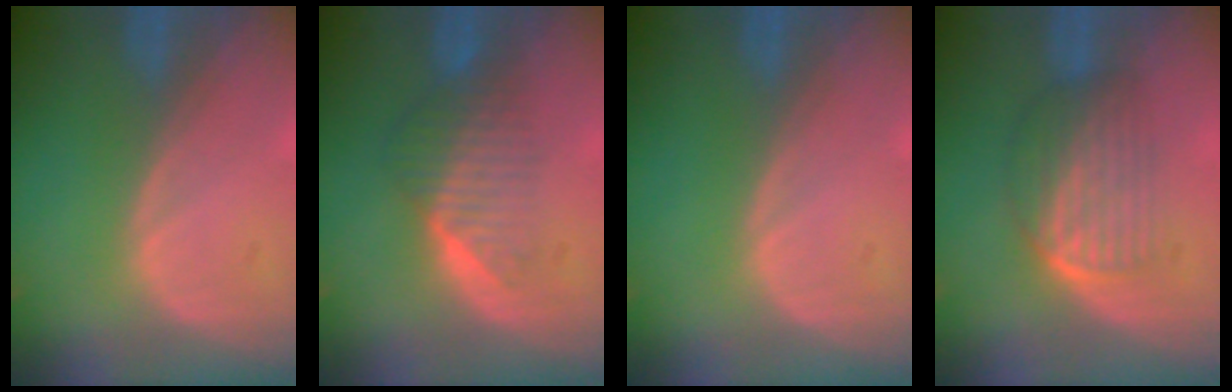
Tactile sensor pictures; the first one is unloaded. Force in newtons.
{"total": 6.5, "press": 5.5, "slide": 3.4}
{"total": 0.0}
{"total": 7.0, "press": 5.9, "slide": 3.7}